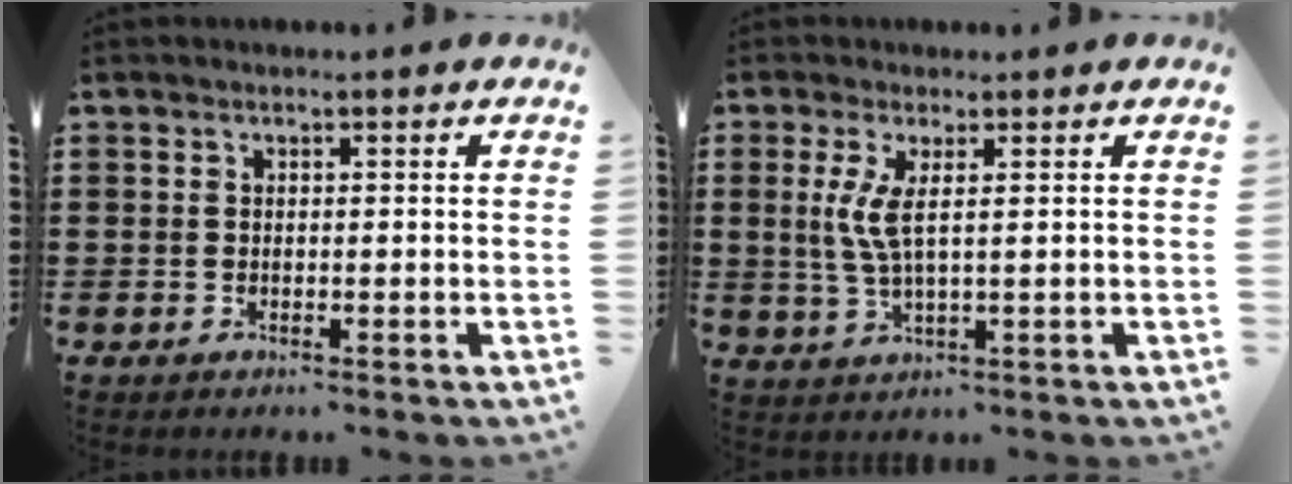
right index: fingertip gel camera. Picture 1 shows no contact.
{"total": 4.5, "force": [0.9, 0.7, 4.4], "torque": [-0.108, -0.013, 0.008]}